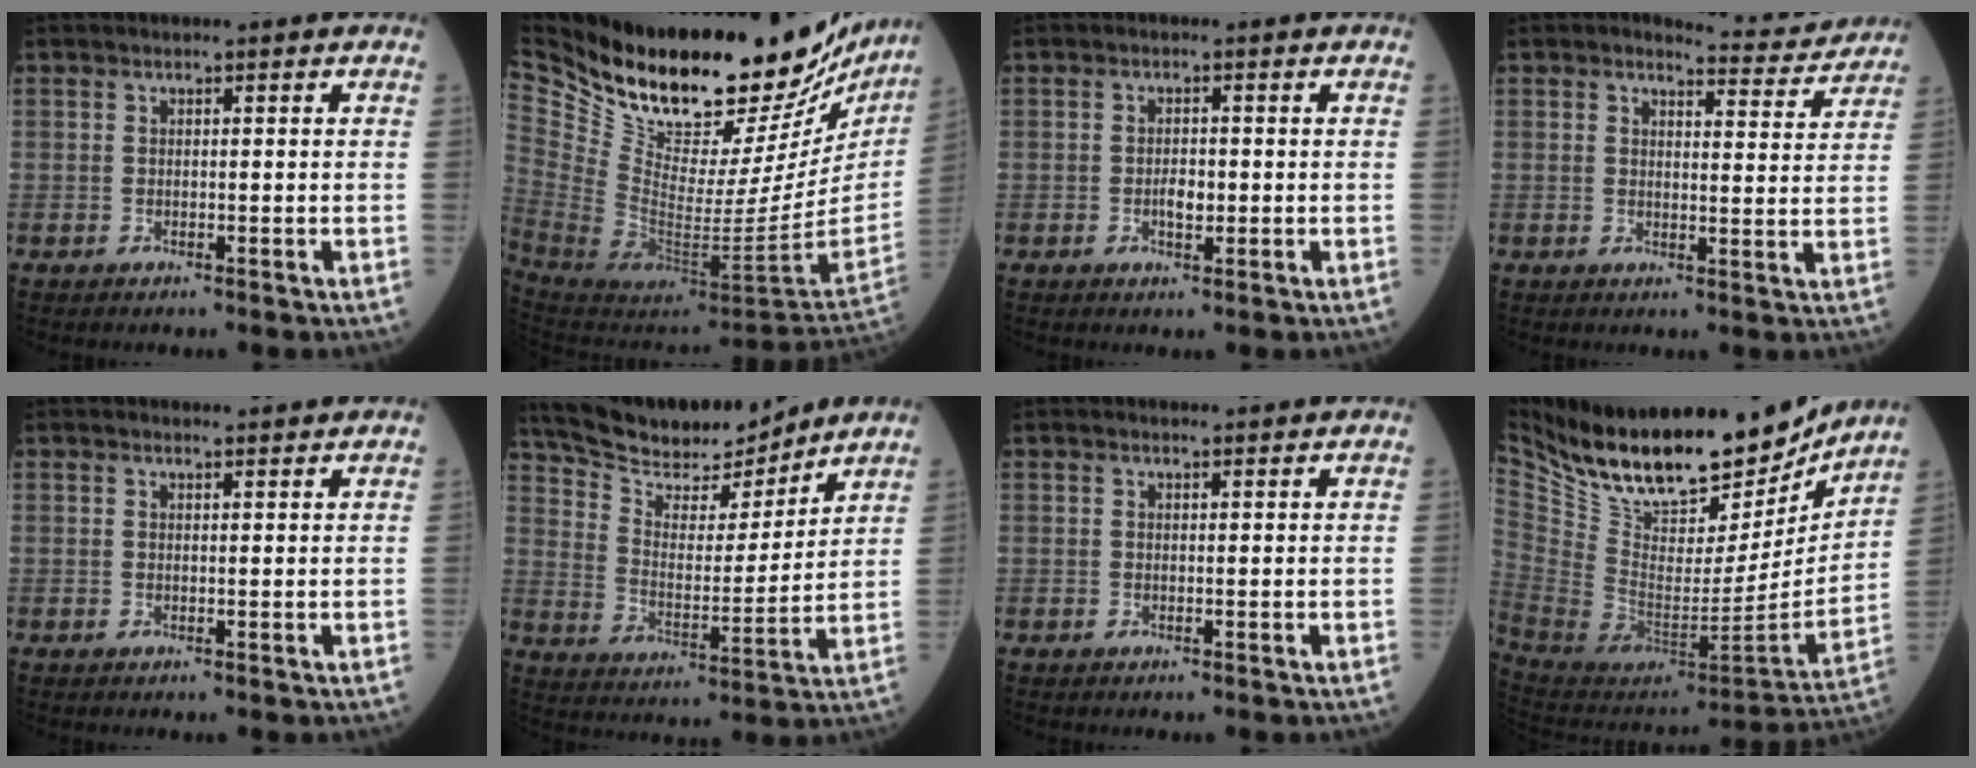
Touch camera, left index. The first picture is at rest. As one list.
[{"total": 39.1, "force": [32.2, 12.8, 18.1], "torque": [-0.353, -0.083, 0.480]}, {"total": 2.1, "force": [-0.4, 1.0, 1.8], "torque": [-0.034, 0.001, -0.006]}, {"total": 5.4, "force": [5.3, 1.0, 0.1], "torque": [-0.010, -0.008, 0.061]}, {"total": 1.6, "force": [1.6, 0.0, 0.1], "torque": [-0.009, 0.000, 0.023]}, {"total": 15.2, "force": [13.7, 3.4, 5.6], "torque": [-0.105, 0.003, 0.240]}, {"total": 0.8, "force": [0.8, -0.1, 0.0], "torque": [-0.007, -0.002, 0.012]}, {"total": 24.6, "force": [20.0, 8.4, 11.7], "torque": [-0.219, -0.025, 0.329]}]